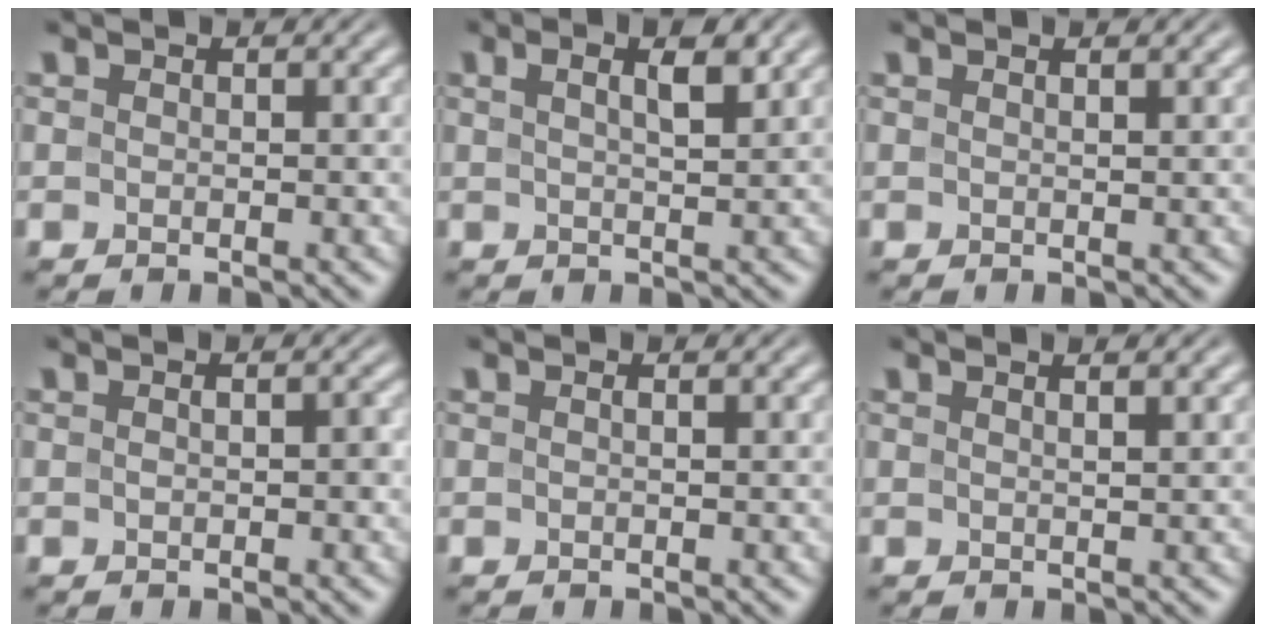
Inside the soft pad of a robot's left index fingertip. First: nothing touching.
{"total": 3.2, "force": [1.4, 0.9, 2.8], "torque": [-0.036, 0.009, 0.021]}
{"total": 1.7, "force": [1.0, 0.5, 1.2], "torque": [-0.008, 0.003, 0.001]}
{"total": 1.2, "force": [0.1, 0.5, 1.1], "torque": [-0.020, 0.002, 0.001]}
{"total": 0.5, "force": [0.2, 0.1, 0.5], "torque": [-0.008, 0.004, 0.001]}
{"total": 3.1, "force": [1.8, 1.3, 2.2], "torque": [-0.003, 0.011, -0.006]}